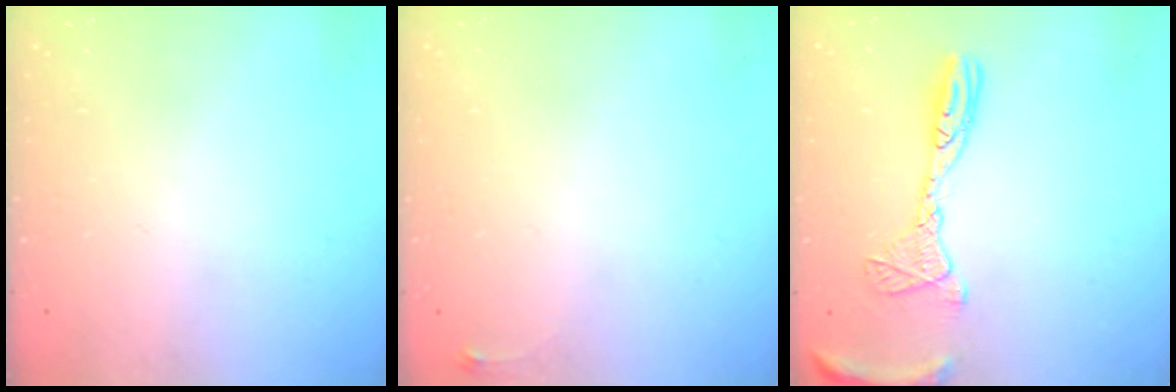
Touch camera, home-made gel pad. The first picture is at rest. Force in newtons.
{"total": 3.6, "press": 3.5, "slide": 0.6}
{"total": 12.9, "press": 12.8, "slide": 1.2}